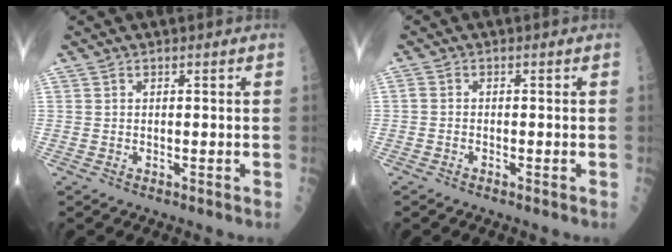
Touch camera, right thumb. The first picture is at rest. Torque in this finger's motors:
{"motor_torque": [-0.28, -0.25, 0.15, 0.02, 0.06]}